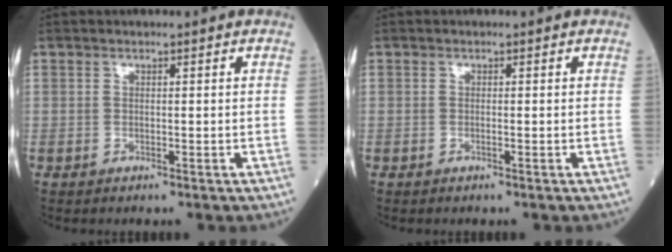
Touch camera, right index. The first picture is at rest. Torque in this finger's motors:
{"motor_torque": [0.07, 0.13, 0.03, -0.01]}